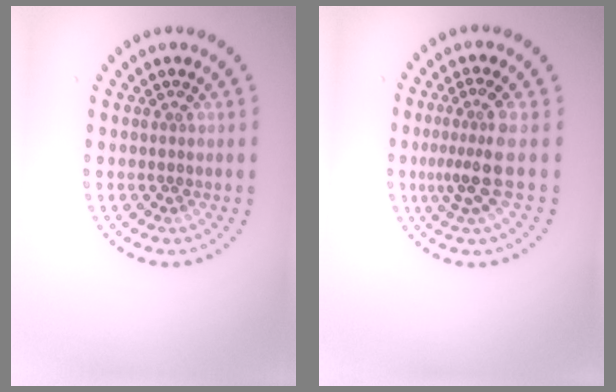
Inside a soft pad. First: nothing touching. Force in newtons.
{"total": 3.1, "press": 2.2, "slide": 2.2}